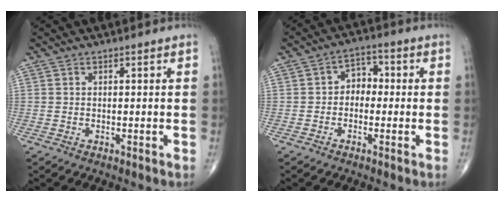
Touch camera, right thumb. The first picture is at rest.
{"total": 4.5, "force": [-0.5, 3.5, 2.8], "torque": [-0.018, 0.020, -0.023]}